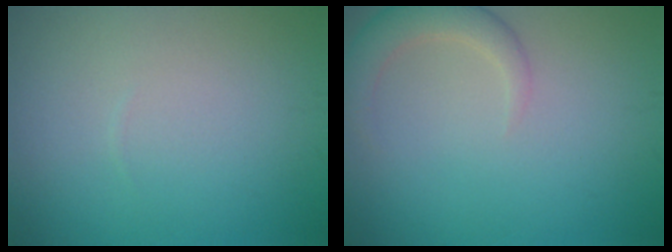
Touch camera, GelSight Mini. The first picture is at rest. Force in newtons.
{"total": 2.8, "press": 2.7, "slide": 0.2}